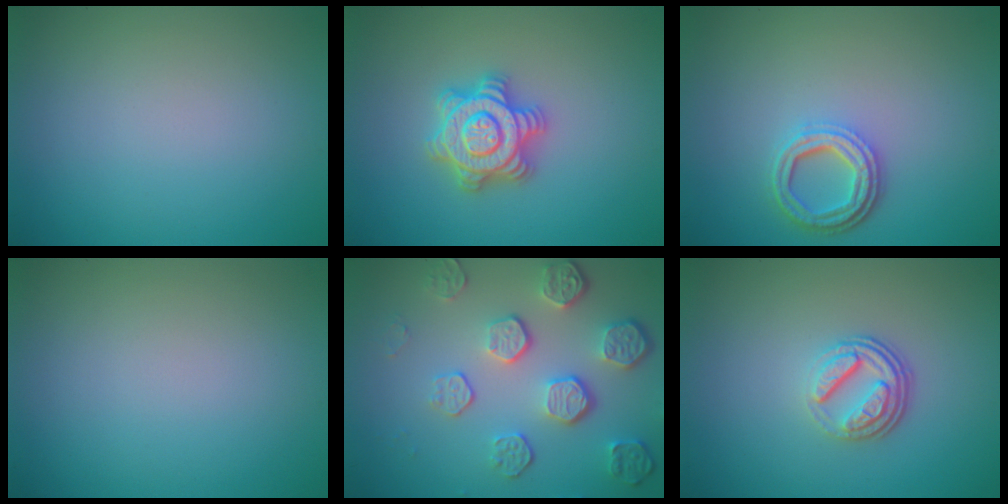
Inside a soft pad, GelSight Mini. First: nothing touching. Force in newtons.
{"total": 4.9, "press": 4.8, "slide": 0.8}
{"total": 3.8, "press": 2.9, "slide": 2.4}
{"total": 0.0}
{"total": 5.6, "press": 4.2, "slide": 3.7}
{"total": 3.7, "press": 2.6, "slide": 2.6}